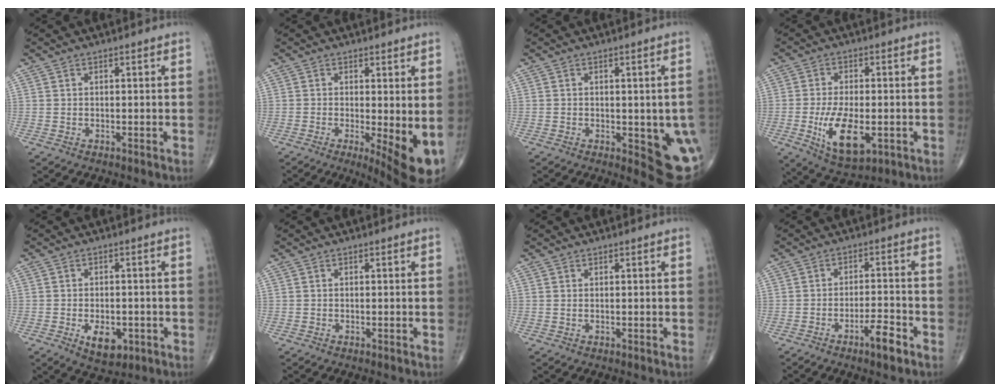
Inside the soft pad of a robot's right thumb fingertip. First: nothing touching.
{"total": 9.1, "force": [-1.6, 2.6, 8.6], "torque": [-0.119, -0.022, -0.018]}
{"total": 10.9, "force": [-2.1, 4.1, 9.8], "torque": [-0.090, -0.012, -0.017]}
{"total": 11.4, "force": [-2.9, 5.4, 9.6], "torque": [-0.167, -0.010, -0.039]}
{"total": 6.3, "force": [-2.2, 3.7, 4.6], "torque": [-0.059, 0.002, -0.024]}
{"total": 0.0}
{"total": 0.0}
{"total": 5.5, "force": [-3.4, 1.3, 4.2], "torque": [-0.069, 0.022, -0.053]}